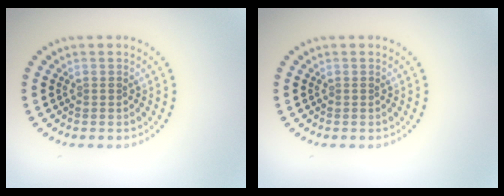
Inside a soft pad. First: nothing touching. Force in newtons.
{"total": 0.0}